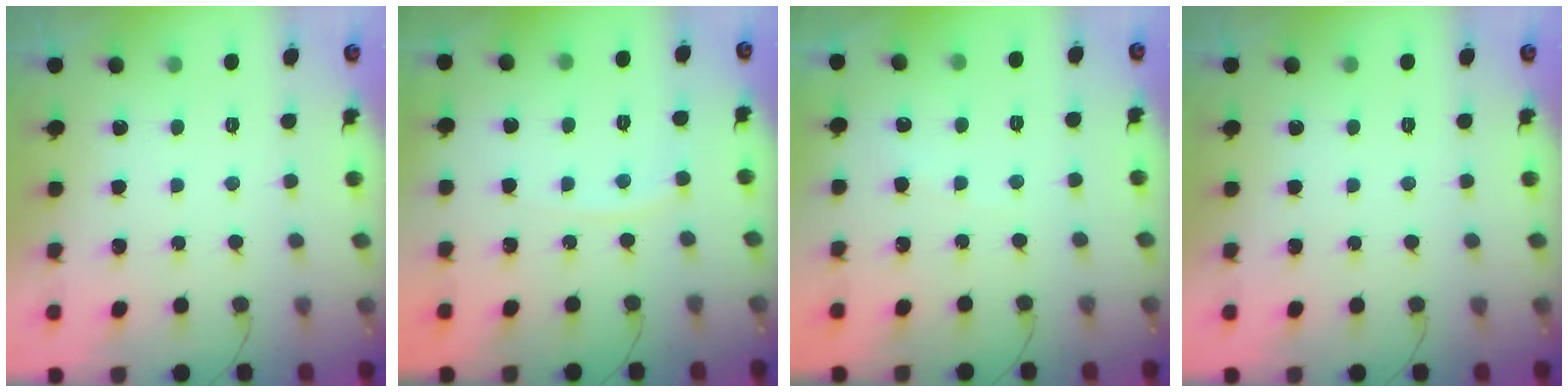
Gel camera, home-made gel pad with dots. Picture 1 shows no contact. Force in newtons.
{"total": 3.9, "press": 3.9, "slide": 0.5}
{"total": 1.8, "press": 1.7, "slide": 0.3}
{"total": 0.0}